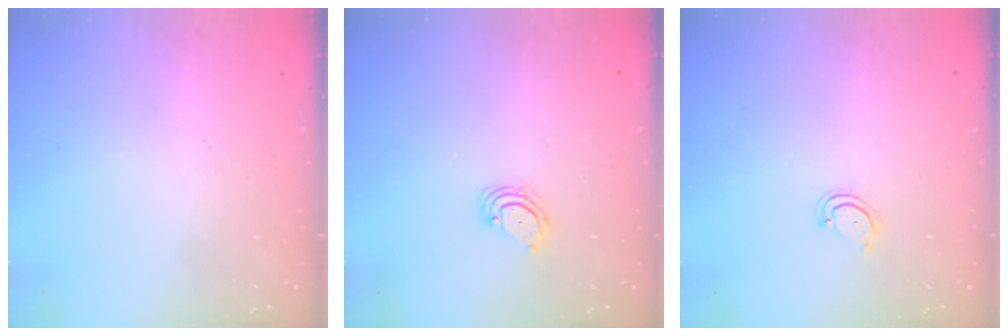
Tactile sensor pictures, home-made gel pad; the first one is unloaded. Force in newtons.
{"total": 4.7, "press": 4.6, "slide": 0.4}
{"total": 3.8, "press": 3.8, "slide": 0.2}